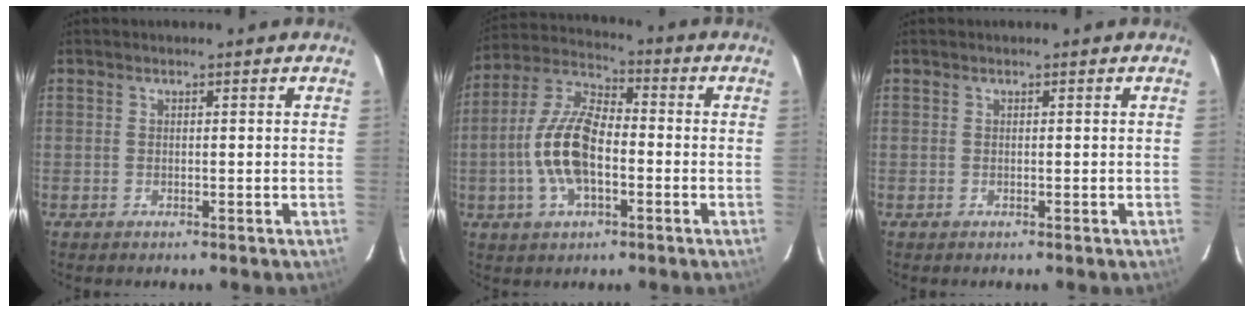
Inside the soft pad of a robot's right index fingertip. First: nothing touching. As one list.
[{"total": 13.1, "force": [-2.8, 6.1, 11.2], "torque": [-0.240, 0.009, -0.057]}, {"total": 0.0}]